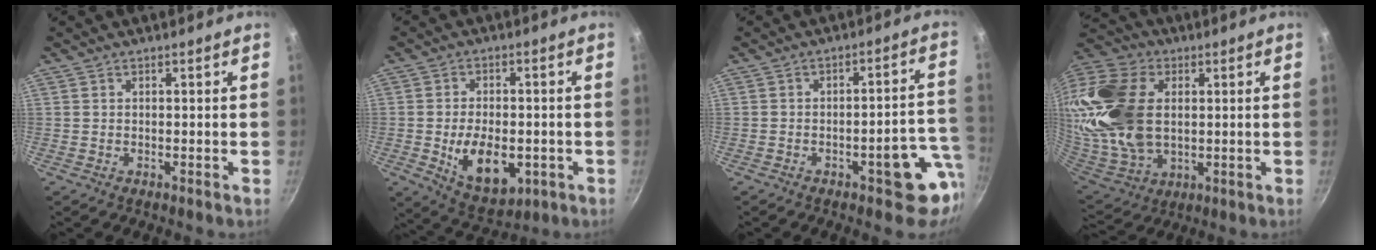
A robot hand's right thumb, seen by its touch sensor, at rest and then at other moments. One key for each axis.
{"total": 12.6, "fx": -2.9, "fy": 7.5, "fz": 9.7, "tx": -0.131, "ty": -0.002, "tz": -0.031}
{"total": 10.8, "fx": -3.7, "fy": 4.4, "fz": 9.1, "tx": -0.063, "ty": 0.033, "tz": -0.043}
{"total": 27.9, "fx": 4.2, "fy": 18.6, "fz": 20.4, "tx": -0.449, "ty": 0.006, "tz": 0.081}